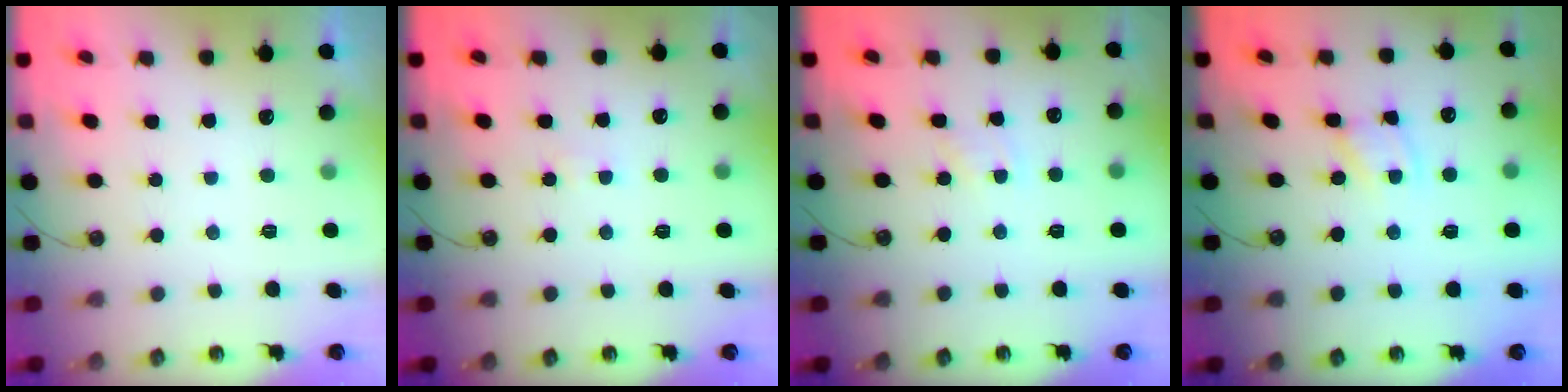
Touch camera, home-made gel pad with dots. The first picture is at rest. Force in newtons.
{"total": 1.5, "press": 1.5, "slide": 0.3}
{"total": 2.2, "press": 2.2, "slide": 0.4}
{"total": 1.9, "press": 1.9, "slide": 0.1}